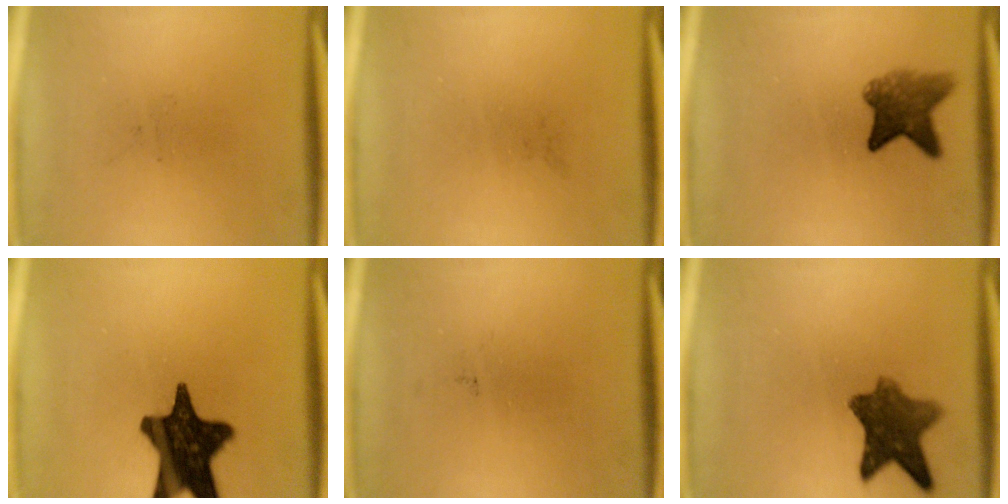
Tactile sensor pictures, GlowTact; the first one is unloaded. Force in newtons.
{"total": 0.0}
{"total": 5.9}
{"total": 16.5}
{"total": 0.0}
{"total": 8.4}